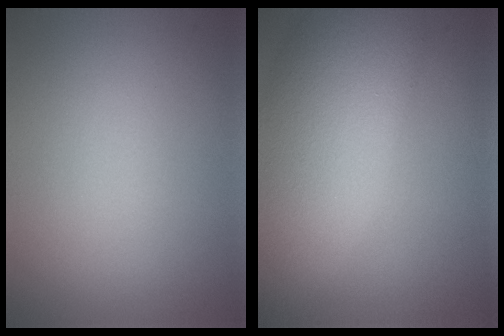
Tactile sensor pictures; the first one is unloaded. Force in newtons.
{"total": 9.9, "press": 9.8, "slide": 1.0}